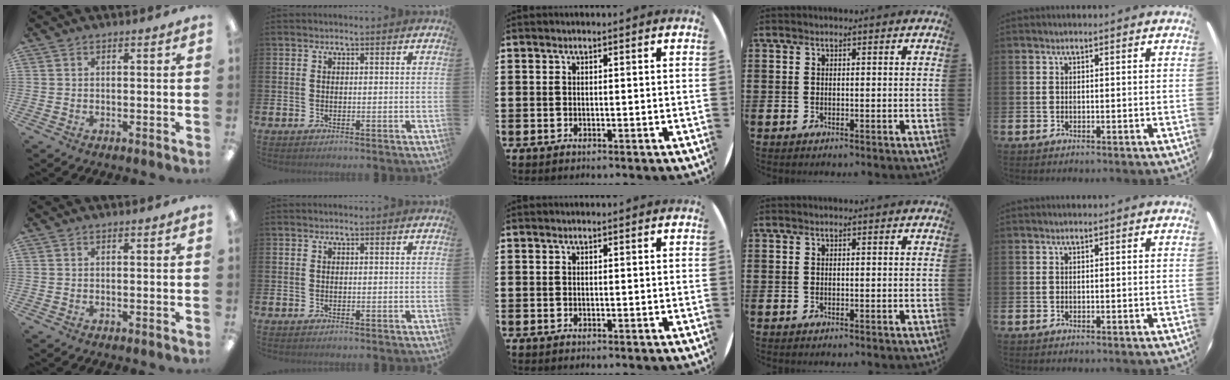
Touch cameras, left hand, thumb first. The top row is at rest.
{}